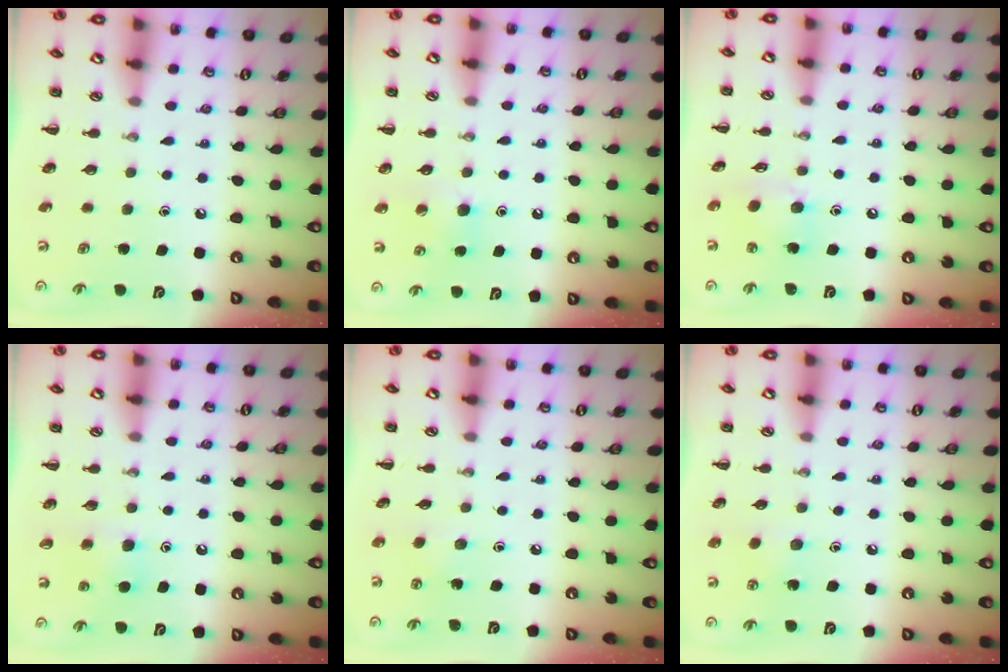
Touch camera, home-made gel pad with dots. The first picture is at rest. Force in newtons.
{"total": 6.1, "press": 5.9, "slide": 1.5}
{"total": 8.2, "press": 8.2, "slide": 0.9}
{"total": 4.8, "press": 4.6, "slide": 1.3}
{"total": 2.4, "press": 2.3, "slide": 0.8}
{"total": 6.1, "press": 5.9, "slide": 1.7}